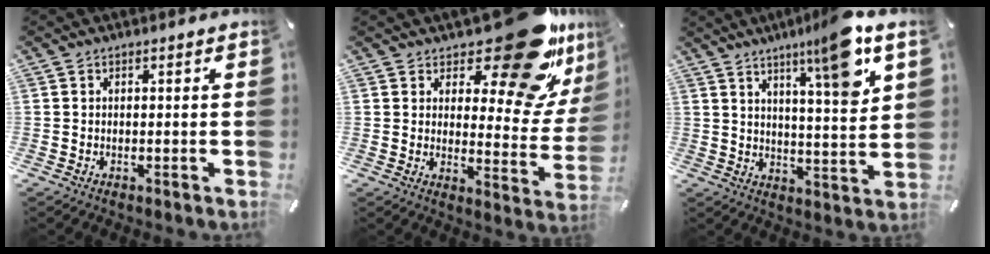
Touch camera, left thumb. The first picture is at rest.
{"total": 21.4, "force": [14.9, 7.3, 13.5], "torque": [-0.165, -0.110, 0.240]}
{"total": 12.5, "force": [8.0, 1.3, 9.5], "torque": [-0.136, -0.055, 0.122]}